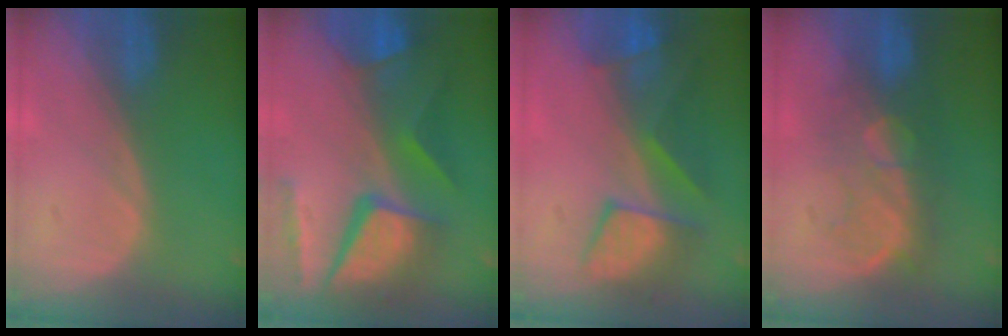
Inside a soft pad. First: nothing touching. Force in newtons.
{"total": 11.8, "press": 9.8, "slide": 6.6}
{"total": 8.3, "press": 7.9, "slide": 2.5}
{"total": 8.0, "press": 7.8, "slide": 2.0}